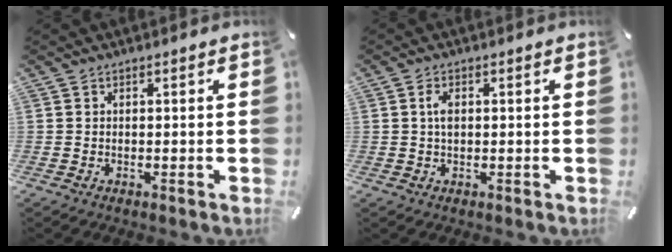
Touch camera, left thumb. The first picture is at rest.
{"total": 2.7, "force": [0.5, 1.4, 2.2], "torque": [-0.039, 0.002, 0.006]}